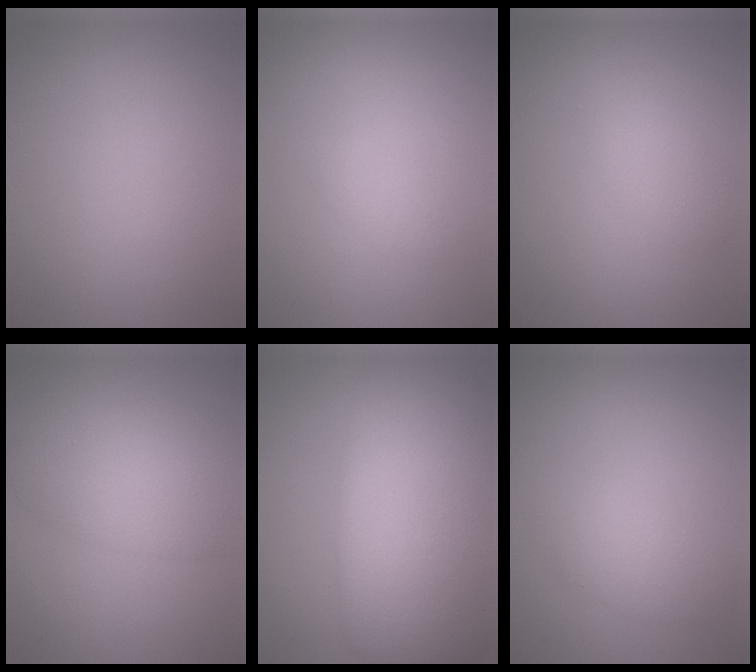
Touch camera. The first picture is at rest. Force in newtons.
{"total": 1.0, "press": 1.0, "slide": 0.0}
{"total": 2.1, "press": 2.1, "slide": 0.1}
{"total": 5.1, "press": 5.1, "slide": 0.3}
{"total": 15.0, "press": 15.0, "slide": 0.6}
{"total": 2.3, "press": 2.3, "slide": 0.1}